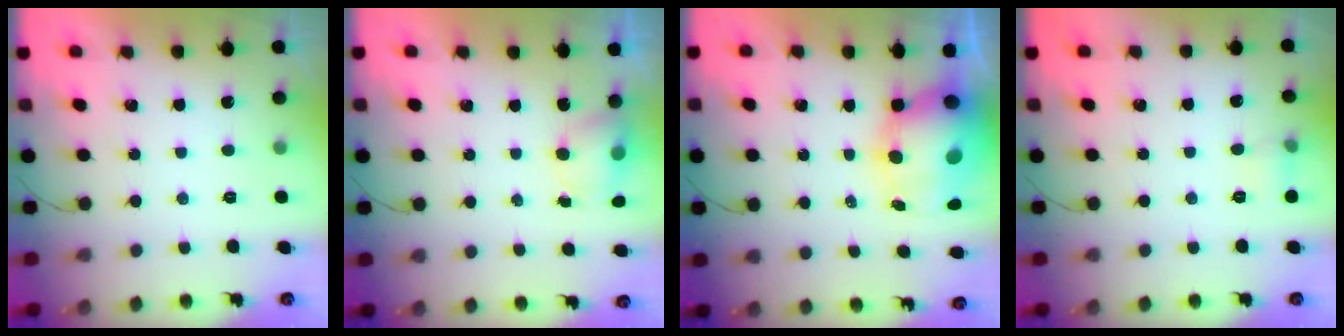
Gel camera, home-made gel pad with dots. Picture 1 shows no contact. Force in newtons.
{"total": 4.6, "press": 4.5, "slide": 0.4}
{"total": 13.1, "press": 12.7, "slide": 3.1}
{"total": 5.0, "press": 4.7, "slide": 1.7}